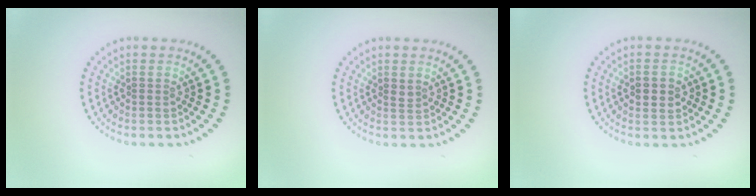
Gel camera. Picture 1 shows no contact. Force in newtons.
{"total": 0.7, "press": 0.6, "slide": 0.3}
{"total": 2.8, "press": 2.8, "slide": 0.2}